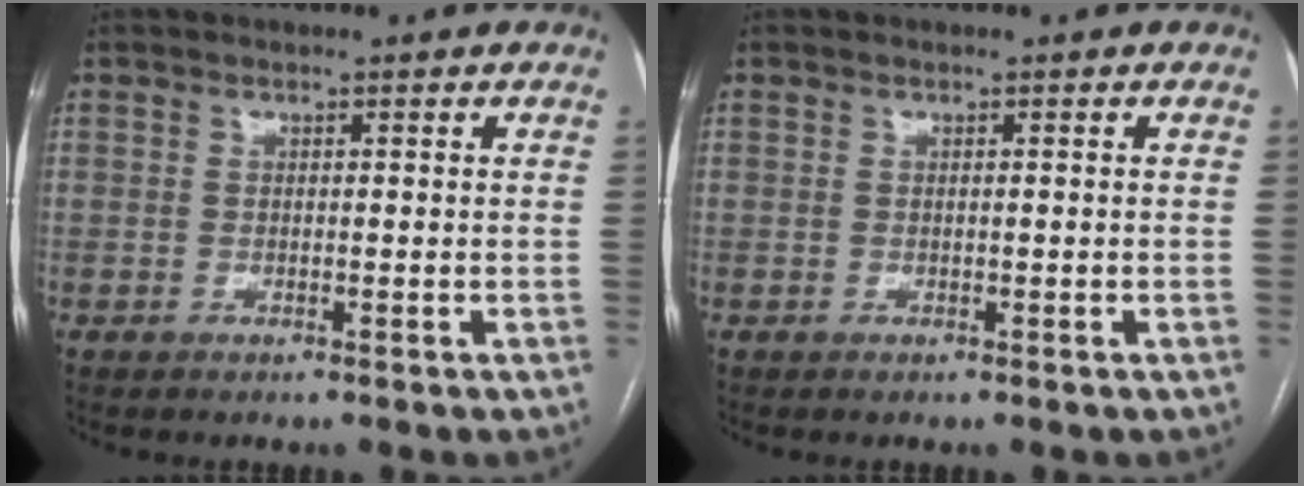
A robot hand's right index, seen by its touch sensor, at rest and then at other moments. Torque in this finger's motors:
{"motor_torque": [-0.02, -0.07, 0.06, 0.01]}